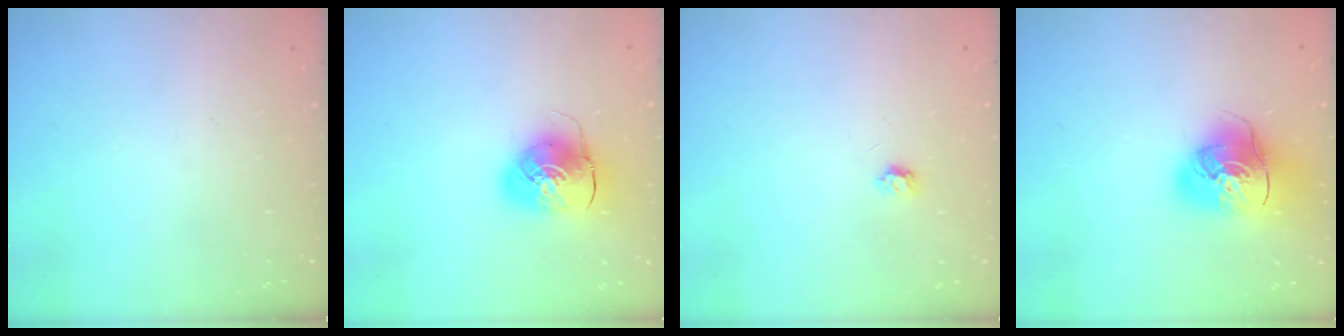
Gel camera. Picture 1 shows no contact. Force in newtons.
{"total": 9.6, "press": 9.4, "slide": 1.7}
{"total": 3.1, "press": 3.1, "slide": 0.5}
{"total": 16.2, "press": 16.0, "slide": 2.4}